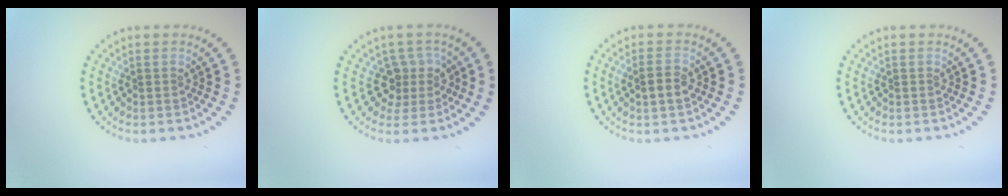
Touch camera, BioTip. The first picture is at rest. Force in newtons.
{"total": 2.5, "press": 1.9, "slide": 1.7}
{"total": 1.9, "press": 1.8, "slide": 0.3}
{"total": 0.0}